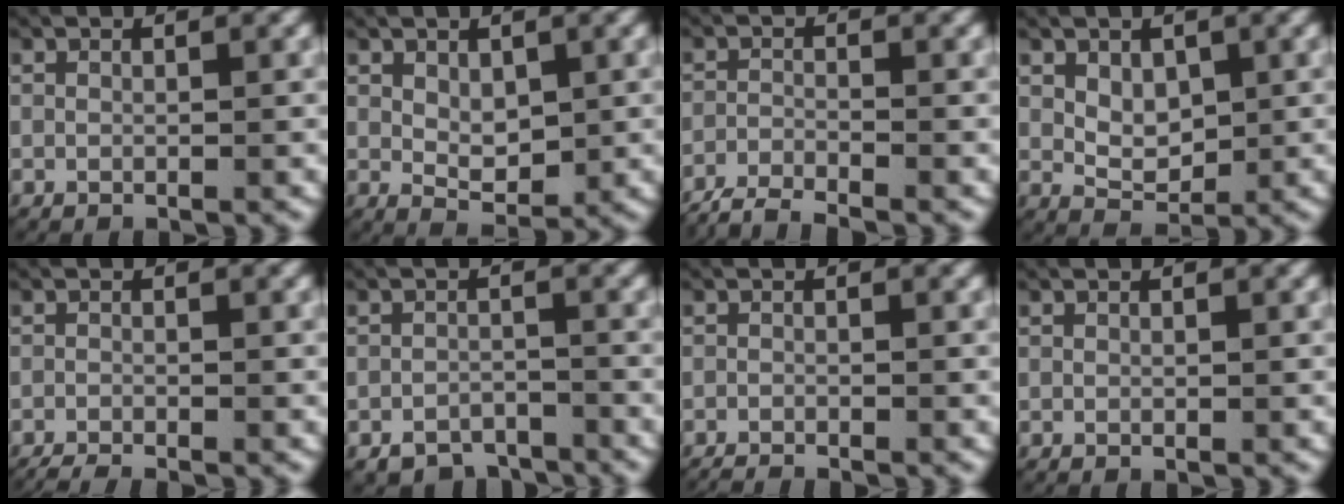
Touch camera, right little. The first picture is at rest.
{"total": 2.7, "force": [0.5, 1.6, 2.1], "torque": [-0.042, -0.022, 0.020]}
{"total": 5.6, "force": [-5.2, 1.7, 1.5], "torque": [-0.033, -0.022, -0.077]}
{"total": 3.2, "force": [0.7, 2.3, 2.1], "torque": [-0.044, -0.018, 0.023]}
{"total": 3.2, "force": [-3.0, 0.8, 0.7], "torque": [-0.018, -0.013, -0.044]}
{"total": 4.5, "force": [-4.1, 1.8, 0.5], "torque": [0.007, -0.012, -0.069]}
{"total": 2.5, "force": [-2.5, 0.6, 0.3], "torque": [-0.010, -0.012, -0.036]}
{"total": 0.0}